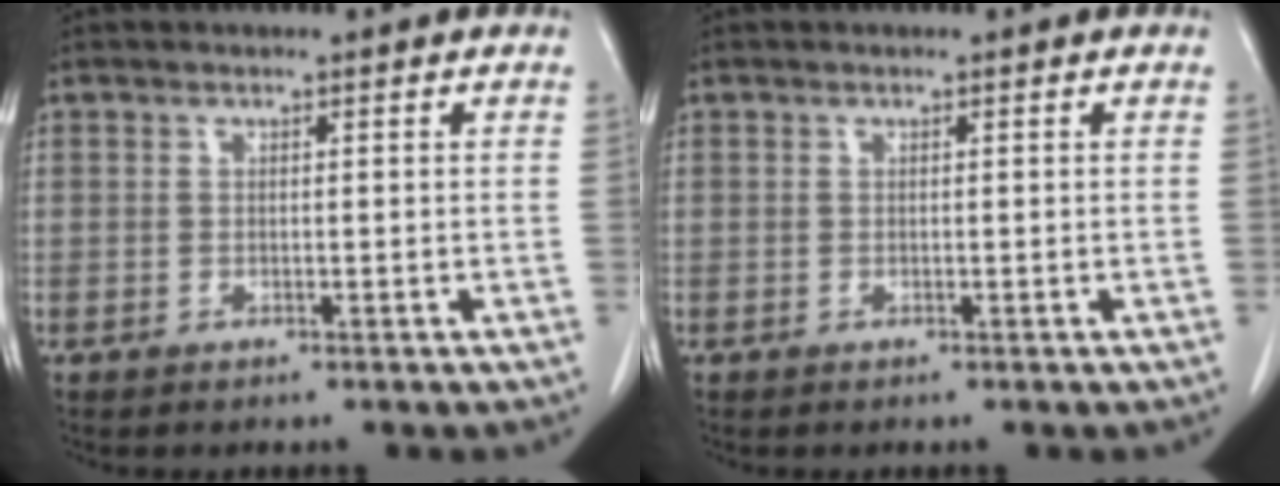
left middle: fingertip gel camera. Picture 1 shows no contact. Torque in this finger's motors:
{"motor_torque": [-0.03, -0.02, 0.02, 0.00]}